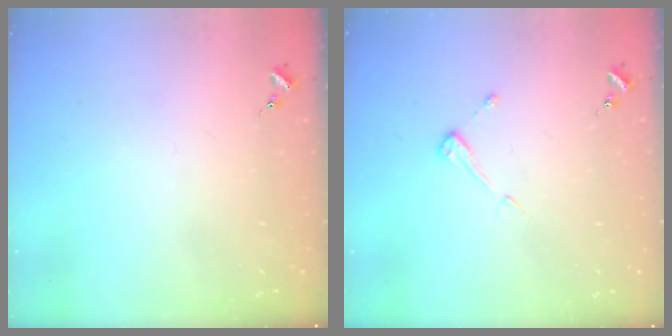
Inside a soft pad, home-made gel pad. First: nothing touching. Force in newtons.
{"total": 3.9, "press": 3.9, "slide": 0.4}